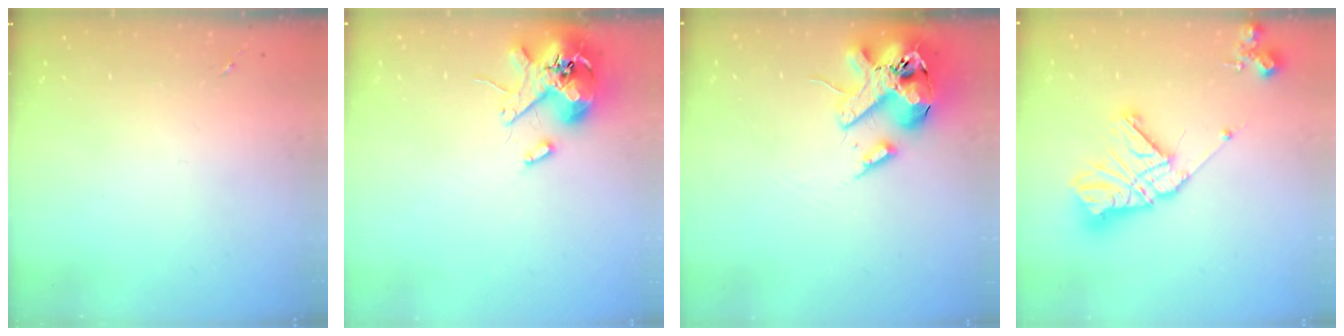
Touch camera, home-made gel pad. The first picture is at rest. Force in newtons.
{"total": 12.7, "press": 12.6, "slide": 1.9}
{"total": 16.5, "press": 16.3, "slide": 2.8}
{"total": 17.8, "press": 17.7, "slide": 2.1}